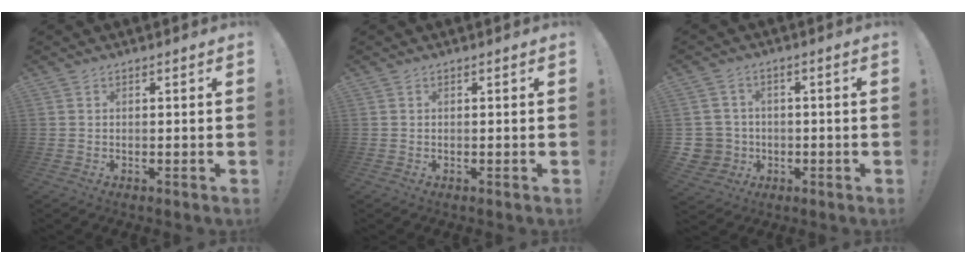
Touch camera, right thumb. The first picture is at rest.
{"total": 0.0}
{"total": 6.1, "force": [-0.6, 5.9, 1.2], "torque": [-0.031, 0.007, -0.004]}